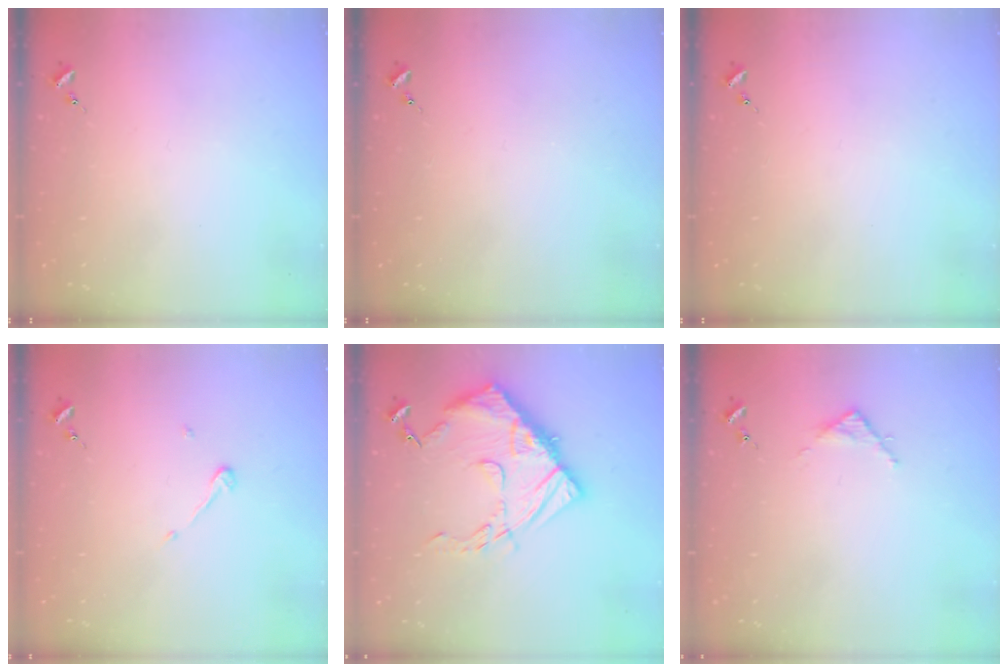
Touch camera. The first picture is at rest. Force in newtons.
{"total": 0.0}
{"total": 0.0}
{"total": 3.8, "press": 3.8, "slide": 0.3}
{"total": 15.2, "press": 15.1, "slide": 1.4}
{"total": 2.8, "press": 2.8, "slide": 0.4}